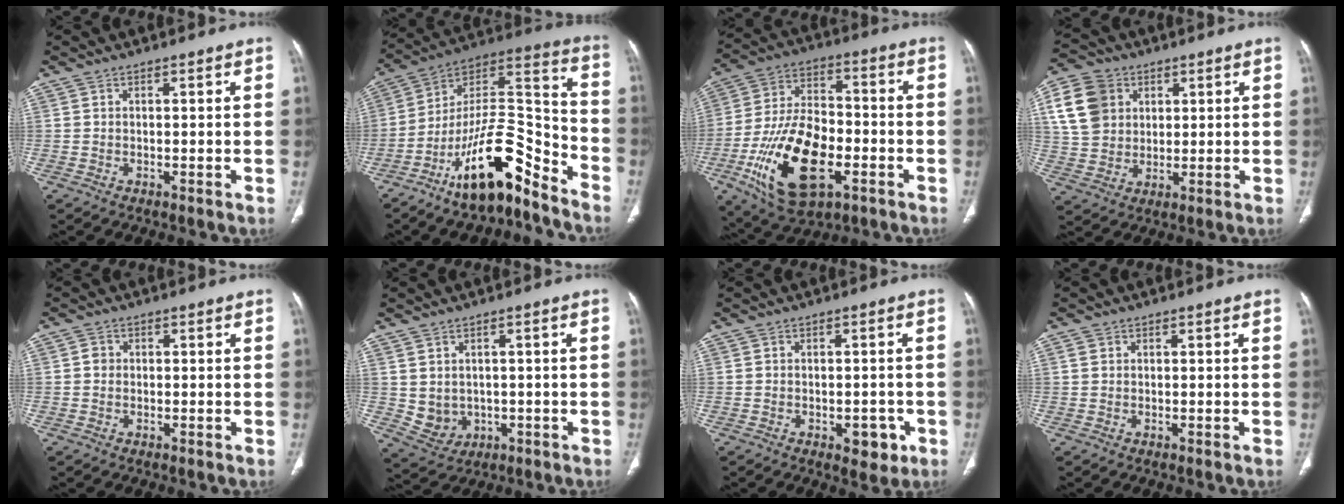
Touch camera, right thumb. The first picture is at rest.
{"total": 19.0, "force": [-12.6, 6.4, 12.8], "torque": [-0.182, 0.106, -0.222]}
{"total": 21.3, "force": [-7.3, 11.2, 16.6], "torque": [-0.297, 0.025, -0.119]}
{"total": 12.2, "force": [4.0, 9.9, 6.0], "torque": [-0.098, 0.001, 0.075]}
{"total": 1.6, "force": [0.0, 1.5, 0.6], "torque": [-0.003, 0.003, -0.001]}
{"total": 5.5, "force": [-0.2, 4.8, 2.7], "torque": [-0.034, 0.001, 0.017]}
{"total": 8.0, "force": [-3.4, 4.4, 5.8], "torque": [-0.045, 0.017, -0.037]}
{"total": 1.0, "force": [0.4, 0.8, 0.4], "torque": [-0.001, 0.000, 0.007]}